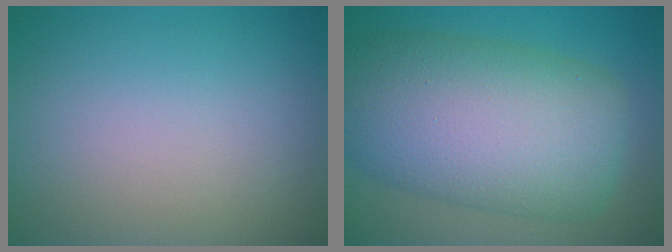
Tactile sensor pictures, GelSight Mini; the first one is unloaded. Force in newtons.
{"total": 12.8, "press": 12.8, "slide": 0.5}